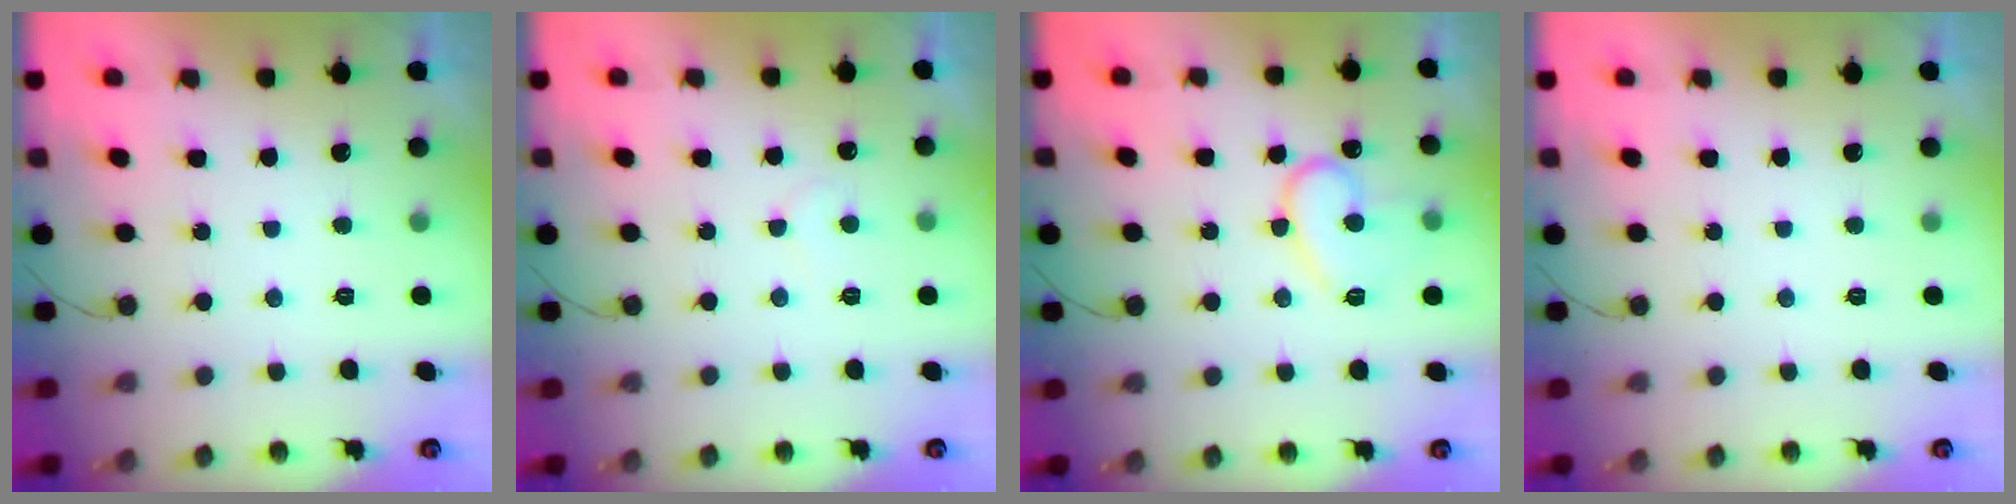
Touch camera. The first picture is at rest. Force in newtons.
{"total": 3.6, "press": 3.6, "slide": 0.3}
{"total": 12.6, "press": 12.6, "slide": 0.9}
{"total": 0.0}